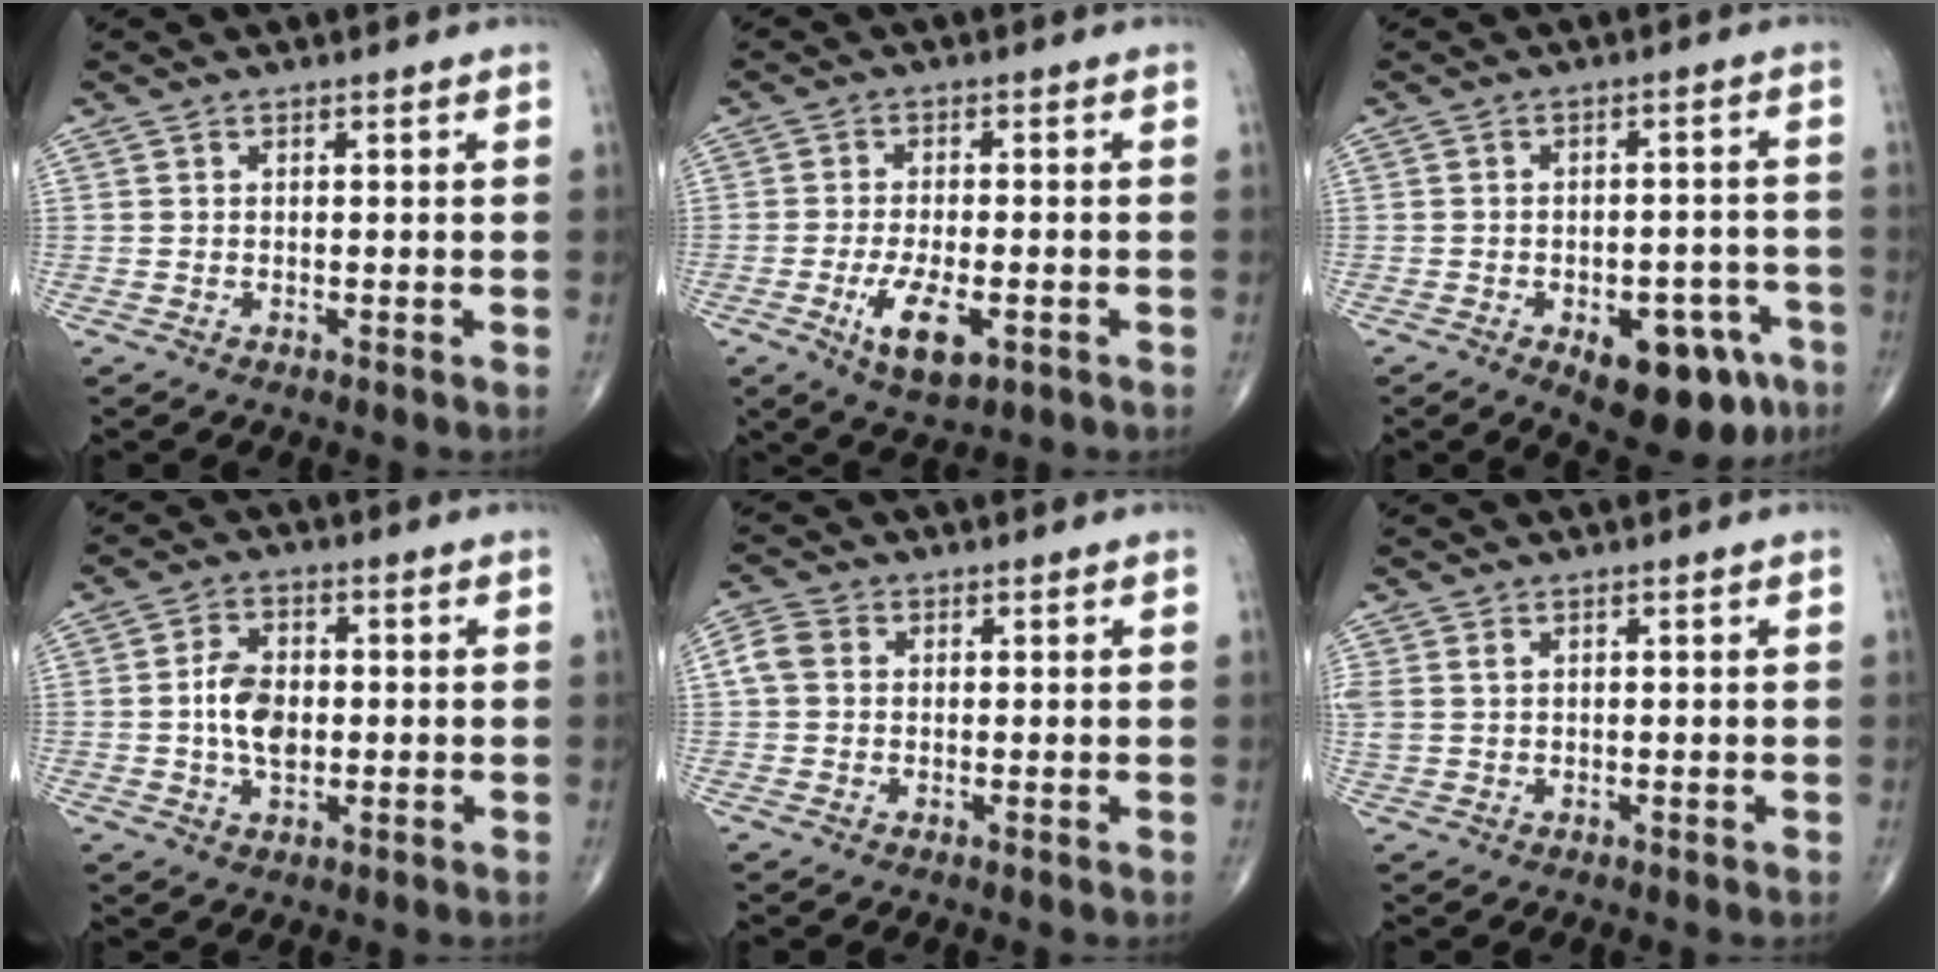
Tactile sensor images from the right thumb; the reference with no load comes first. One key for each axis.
{"total": 7.8, "fx": -2.9, "fy": 3.2, "fz": 6.5, "tx": -0.114, "ty": -0.004, "tz": -0.043}
{"total": 13.6, "fx": -6.9, "fy": 6.7, "fz": 9.5, "tx": -0.090, "ty": 0.034, "tz": -0.083}
{"total": 7.1, "fx": -0.3, "fy": 4.5, "fz": 5.5, "tx": -0.091, "ty": 0.005, "tz": -0.008}
{"total": 3.9, "fx": 0.5, "fy": 3.2, "fz": 2.1, "tx": -0.047, "ty": 0.012, "tz": 0.003}
{"total": 2.4, "fx": 0.9, "fy": 1.5, "fz": 1.7, "tx": -0.055, "ty": 0.011, "tz": 0.027}